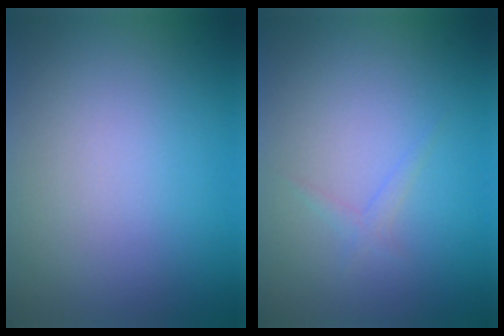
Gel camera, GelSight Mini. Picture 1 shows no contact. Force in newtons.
{"total": 0.8, "press": 0.8, "slide": 0.0}